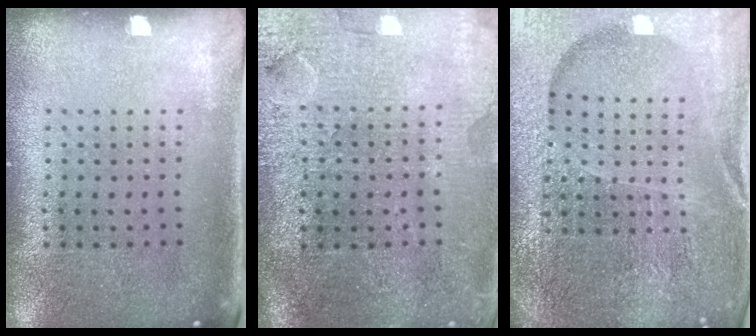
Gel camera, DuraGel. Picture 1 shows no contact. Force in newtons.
{"total": 3.7, "press": 3.4, "slide": 1.4}
{"total": 5.7, "press": 5.1, "slide": 2.5}